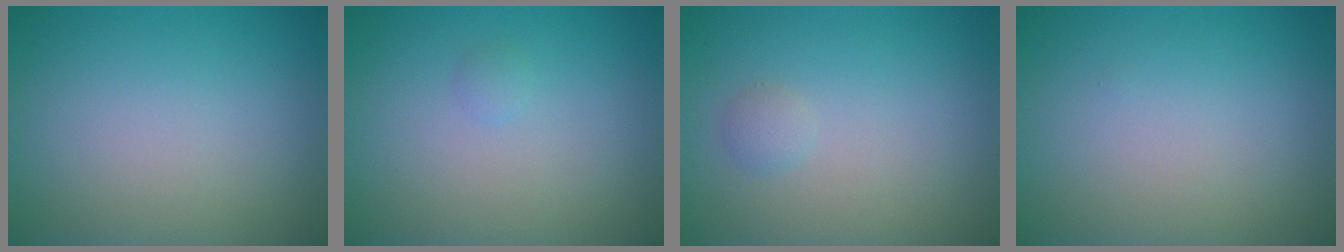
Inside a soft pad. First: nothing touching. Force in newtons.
{"total": 0.5, "press": 0.5, "slide": 0.0}
{"total": 0.8, "press": 0.8, "slide": 0.1}
{"total": 0.0}